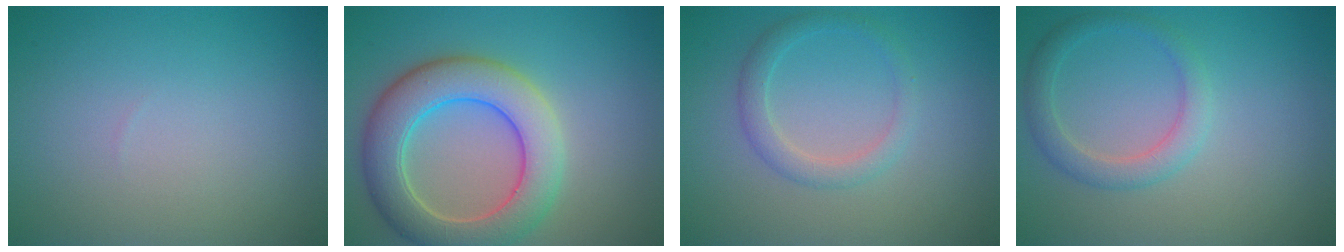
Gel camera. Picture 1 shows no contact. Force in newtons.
{"total": 7.5, "press": 7.5, "slide": 0.5}
{"total": 2.2, "press": 2.2, "slide": 0.2}
{"total": 2.6, "press": 2.6, "slide": 0.2}